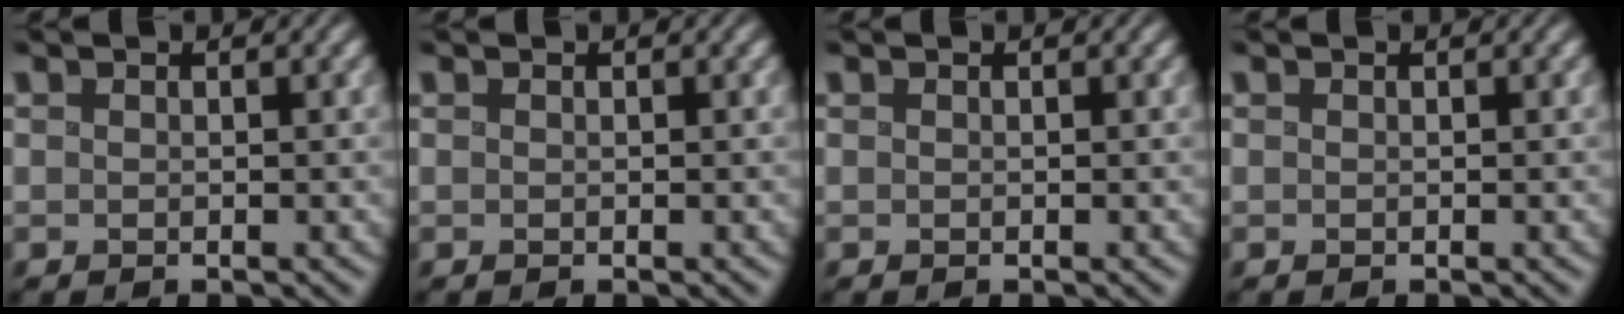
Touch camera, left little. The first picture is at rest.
{"total": 0.0}
{"total": 0.0}
{"total": 0.0}